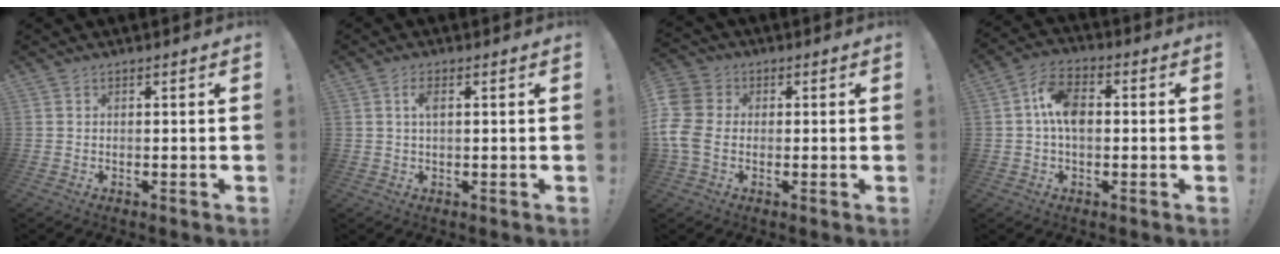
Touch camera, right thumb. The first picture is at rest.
{"total": 2.9, "force": [0.9, 1.2, 2.5], "torque": [-0.040, 0.000, 0.012]}
{"total": 9.4, "force": [-1.5, 7.3, 5.7], "torque": [-0.123, 0.008, -0.027]}
{"total": 9.9, "force": [0.6, 6.2, 7.7], "torque": [-0.138, 0.013, 0.013]}